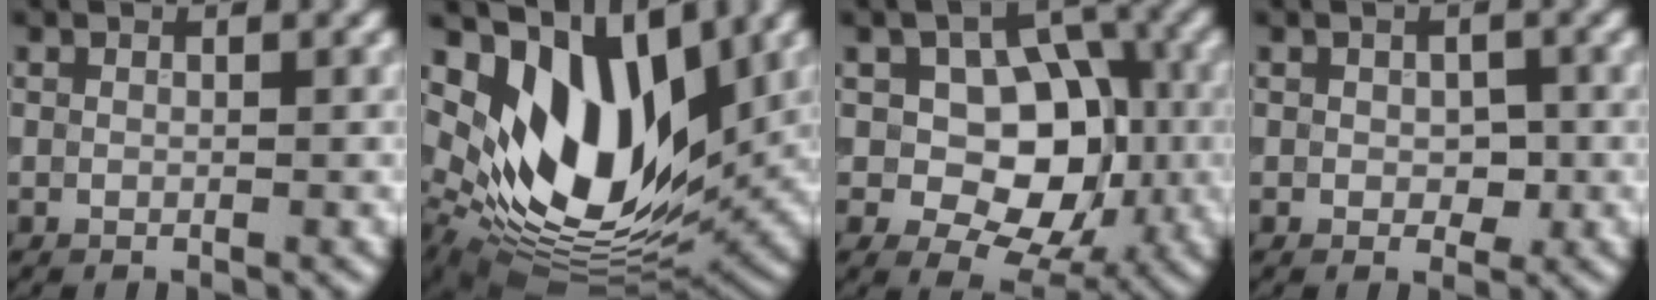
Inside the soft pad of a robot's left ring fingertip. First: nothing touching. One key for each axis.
{"total": 12.9, "fx": 4.3, "fy": 6.9, "fz": 10.0, "tx": -0.176, "ty": -0.009, "tz": 0.081}
{"total": 9.6, "fx": -0.2, "fy": 6.6, "fz": 7.0, "tx": -0.094, "ty": 0.006, "tz": -0.015}
{"total": 1.7, "fx": -0.1, "fy": 1.1, "fz": 1.3, "tx": -0.020, "ty": -0.004, "tz": -0.001}